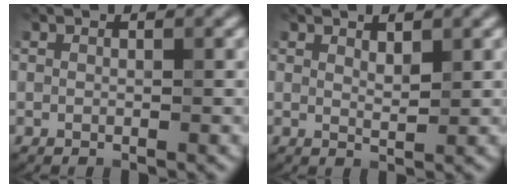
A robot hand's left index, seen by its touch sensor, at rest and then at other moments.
{"total": 1.4, "force": [0.9, 0.4, 0.9], "torque": [-0.019, -0.003, 0.017]}